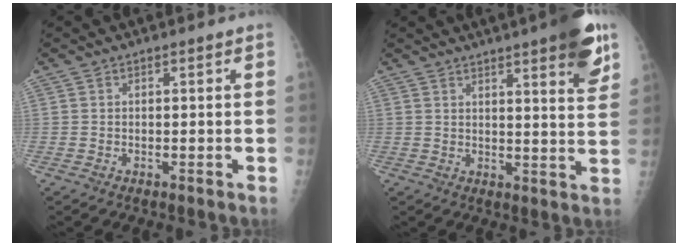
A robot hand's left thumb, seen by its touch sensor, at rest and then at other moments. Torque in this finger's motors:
{"motor_torque": [2.85, 2.14, 0.96, -0.38, 0.21]}